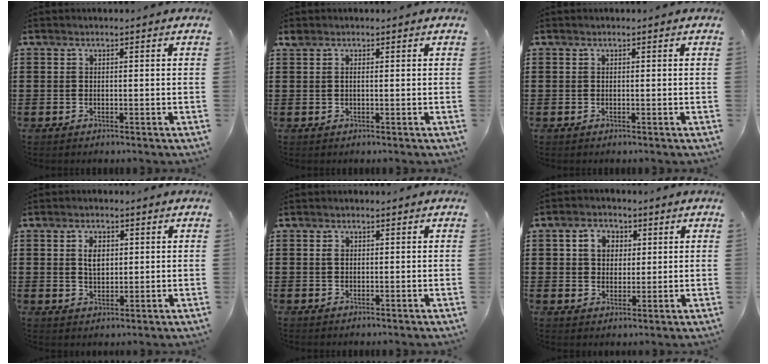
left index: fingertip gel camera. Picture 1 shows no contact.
{"total": 0.6, "force": [0.2, 0.3, 0.5], "torque": [-0.012, 0.001, 0.004]}
{"total": 0.0}
{"total": 3.5, "force": [0.9, 2.1, 2.7], "torque": [-0.042, 0.004, 0.012]}
{"total": 1.2, "force": [0.3, 0.8, 0.8], "torque": [-0.019, 0.005, 0.004]}
{"total": 4.7, "force": [1.6, 3.9, 2.0], "torque": [-0.042, 0.009, 0.022]}